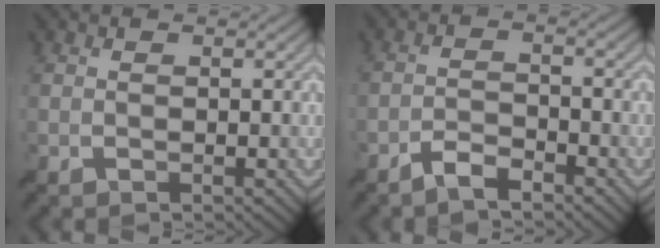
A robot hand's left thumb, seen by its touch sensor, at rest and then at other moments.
{"total": 3.2, "force": [-2.7, 0.7, 1.7], "torque": [-0.035, 0.002, -0.058]}